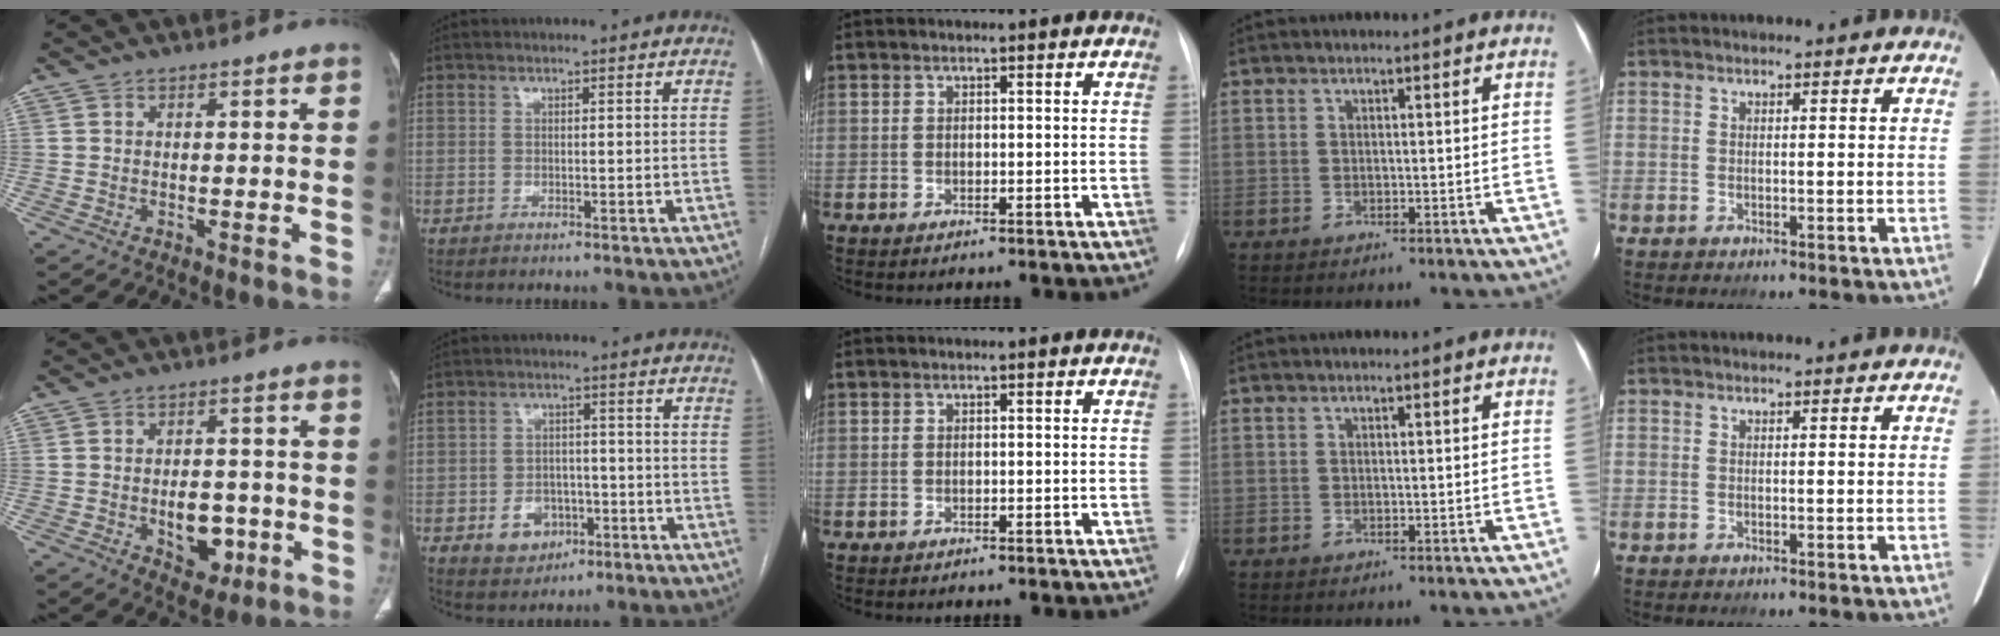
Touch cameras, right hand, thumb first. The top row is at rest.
{"thumb": {"total": 7.8, "force": [-2.1, 5.0, 5.5], "torque": [-0.051, 0.012, -0.019]}, "index": {"total": 6.3, "force": [-2.4, 5.1, 2.8], "torque": [-0.045, 0.011, -0.026]}}